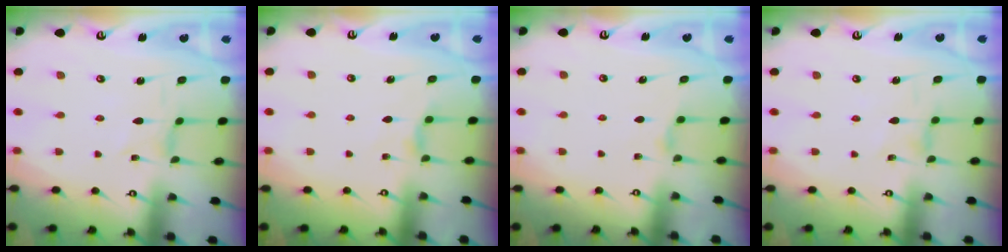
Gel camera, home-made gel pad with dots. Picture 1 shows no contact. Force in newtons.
{"total": 4.4, "press": 4.3, "slide": 0.7}
{"total": 2.3, "press": 2.3, "slide": 0.4}
{"total": 1.4, "press": 1.3, "slide": 0.3}